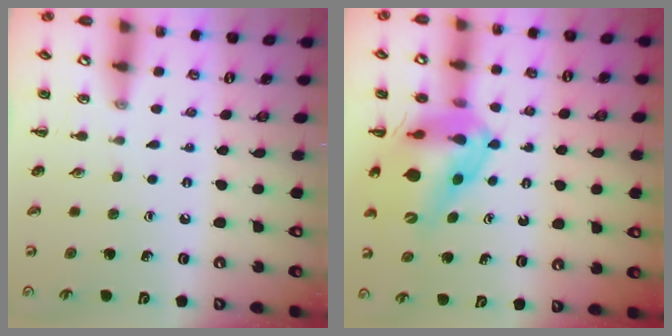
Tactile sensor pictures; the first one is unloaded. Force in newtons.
{"total": 15.7, "press": 15.1, "slide": 4.4}